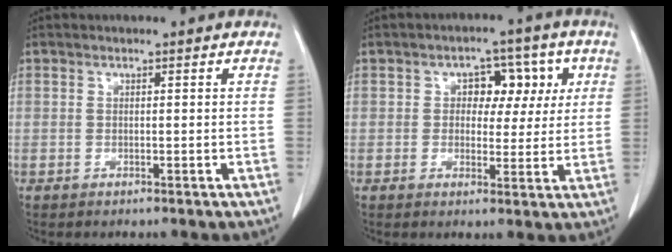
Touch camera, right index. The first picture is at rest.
{"total": 6.5, "force": [1.6, 4.3, 4.6], "torque": [-0.048, 0.021, 0.022]}